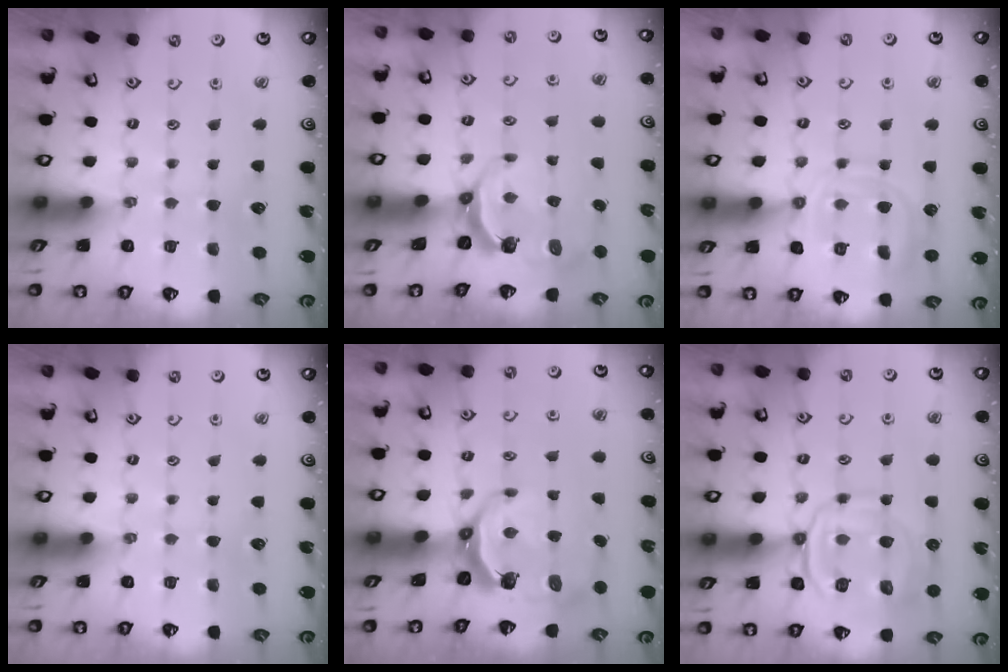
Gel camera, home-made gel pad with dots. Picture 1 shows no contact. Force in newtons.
{"total": 5.8, "press": 4.8, "slide": 3.4}
{"total": 11.8, "press": 11.8, "slide": 1.1}
{"total": 0.0}
{"total": 7.0, "press": 5.5, "slide": 4.3}
{"total": 11.7, "press": 11.6, "slide": 1.2}